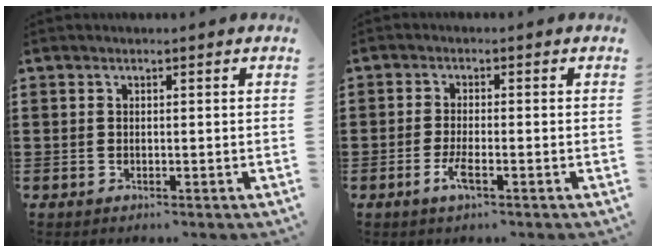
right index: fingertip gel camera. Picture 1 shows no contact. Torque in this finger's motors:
{"motor_torque": [1.22, 0.92, 0.38, 0.10]}